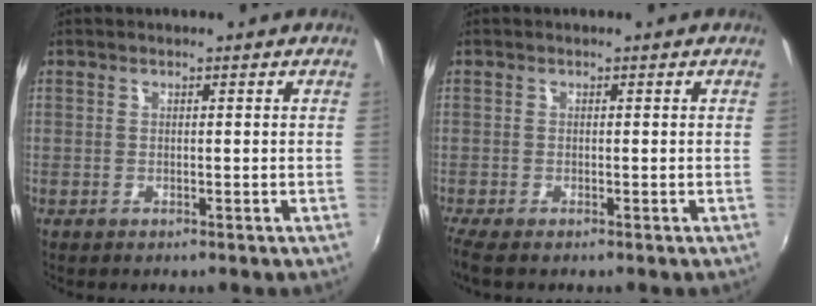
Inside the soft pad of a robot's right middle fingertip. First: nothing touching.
{"total": 2.1, "force": [-1.5, 0.2, 1.4], "torque": [-0.033, -0.010, -0.031]}